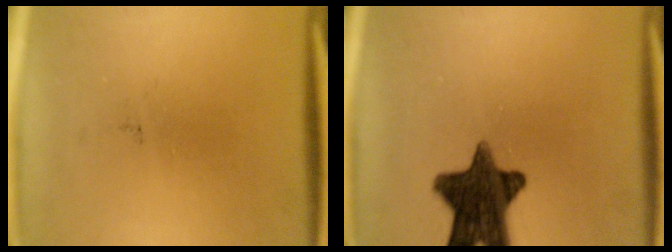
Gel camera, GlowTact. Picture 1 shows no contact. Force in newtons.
{"total": 13.4}